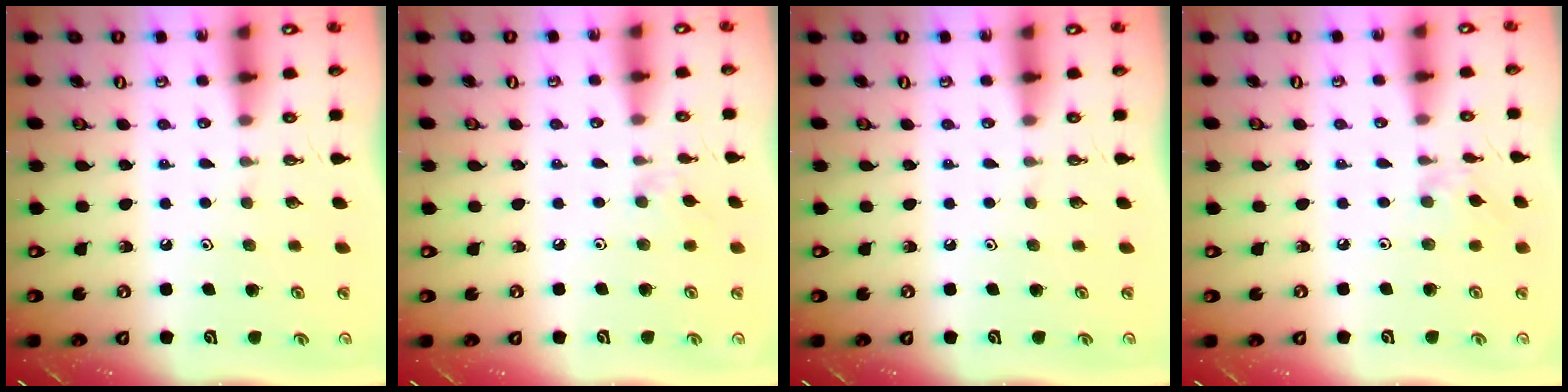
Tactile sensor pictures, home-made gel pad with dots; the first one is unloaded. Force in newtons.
{"total": 4.8, "press": 4.8, "slide": 0.7}
{"total": 0.0}
{"total": 2.1, "press": 2.1, "slide": 0.4}